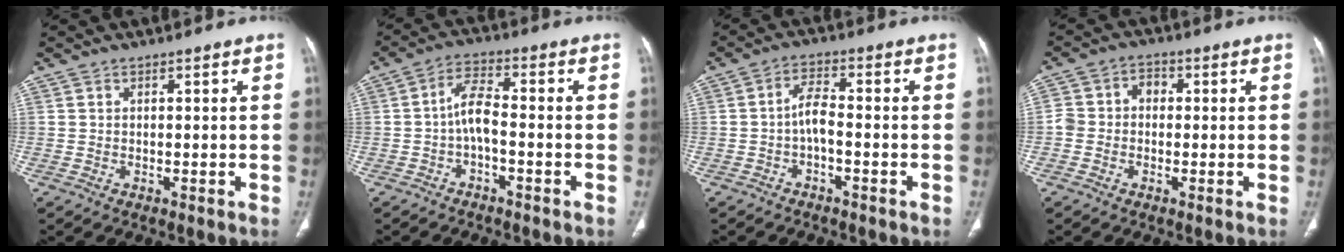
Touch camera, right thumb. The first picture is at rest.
{"total": 5.1, "force": [-1.5, 1.8, 4.6], "torque": [-0.090, 0.028, -0.035]}
{"total": 3.9, "force": [-1.3, 1.3, 3.4], "torque": [-0.065, 0.022, -0.028]}
{"total": 5.0, "force": [-0.5, 4.2, 2.7], "torque": [-0.038, 0.025, -0.017]}